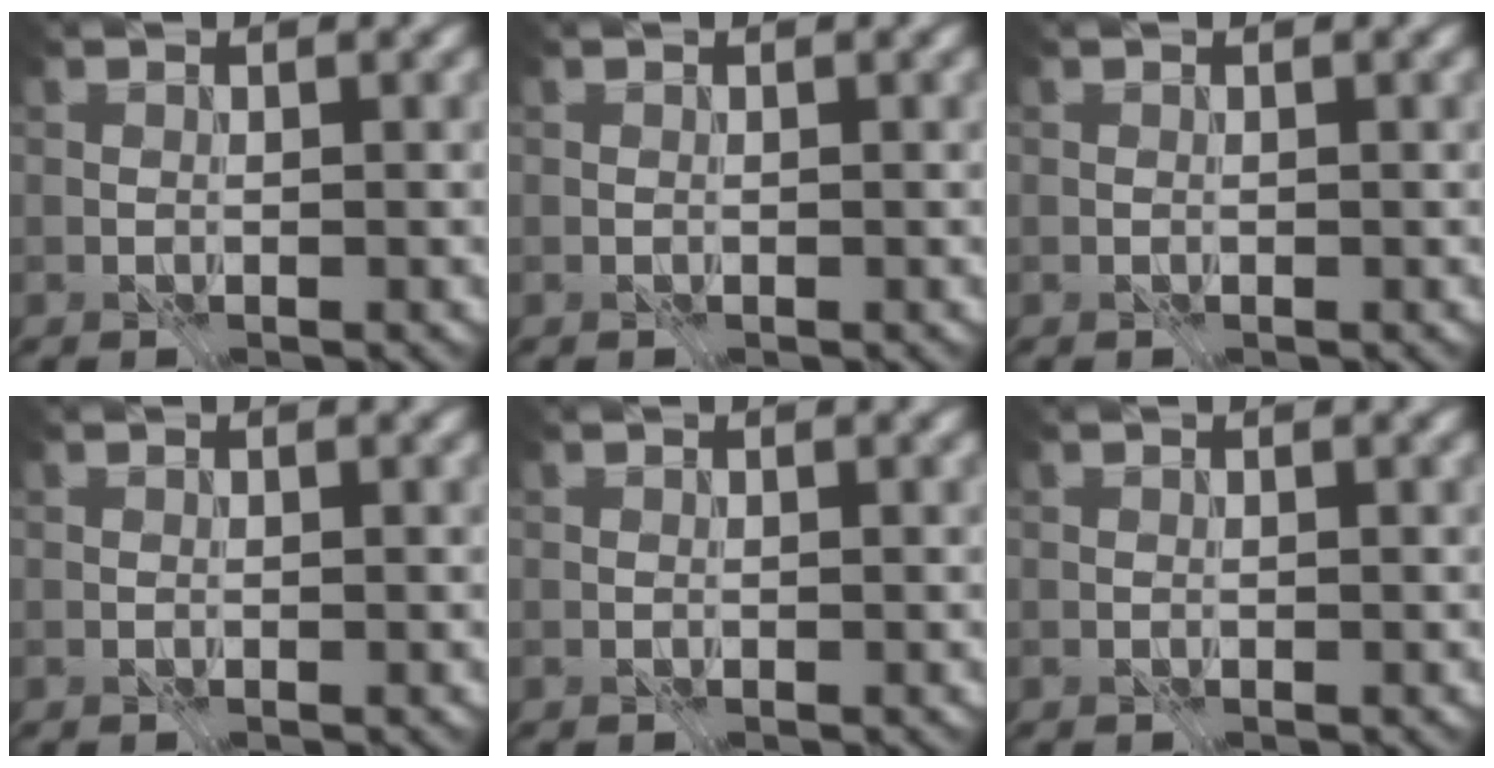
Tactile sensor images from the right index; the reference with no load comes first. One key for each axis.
{"total": 0.0}
{"total": 0.0}
{"total": 0.0}
{"total": 0.0}
{"total": 0.0}